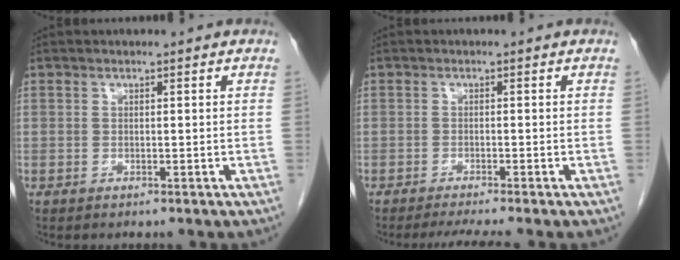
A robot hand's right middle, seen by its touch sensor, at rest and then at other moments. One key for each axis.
{"total": 4.1, "fx": -3.4, "fy": -0.7, "fz": 2.1, "tx": -0.031, "ty": -0.013, "tz": -0.055}